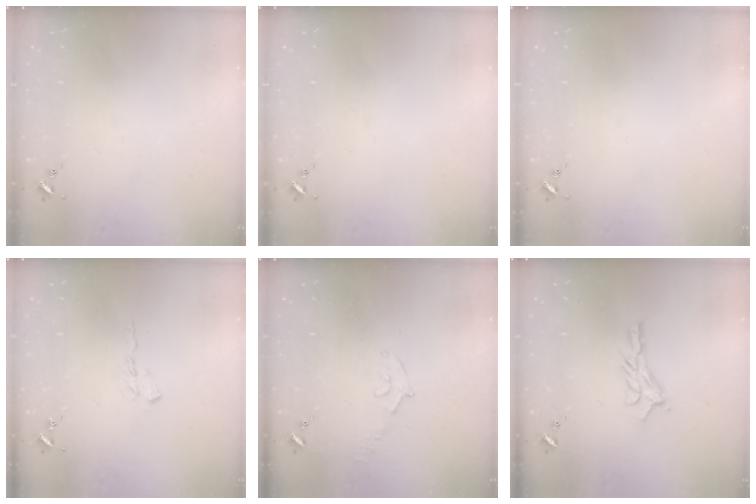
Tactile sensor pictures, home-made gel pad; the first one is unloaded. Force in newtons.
{"total": 0.0}
{"total": 0.0}
{"total": 5.5, "press": 5.5, "slide": 0.6}
{"total": 7.3, "press": 7.2, "slide": 0.9}
{"total": 9.5, "press": 9.5, "slide": 0.4}